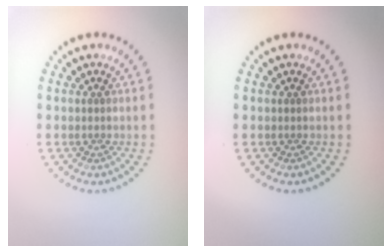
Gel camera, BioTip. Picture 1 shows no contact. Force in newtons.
{"total": 0.0}